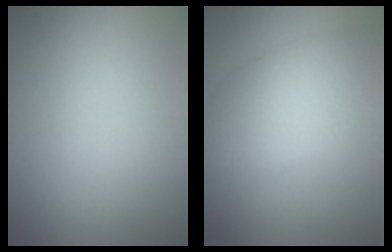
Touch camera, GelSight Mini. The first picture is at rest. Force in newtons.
{"total": 5.5, "press": 5.5, "slide": 0.3}